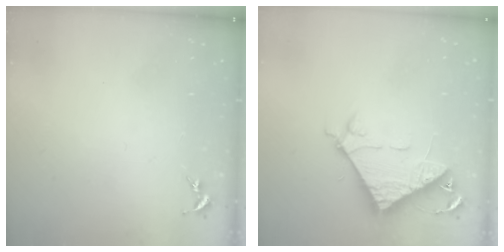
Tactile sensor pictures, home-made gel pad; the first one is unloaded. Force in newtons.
{"total": 8.1, "press": 8.0, "slide": 0.7}